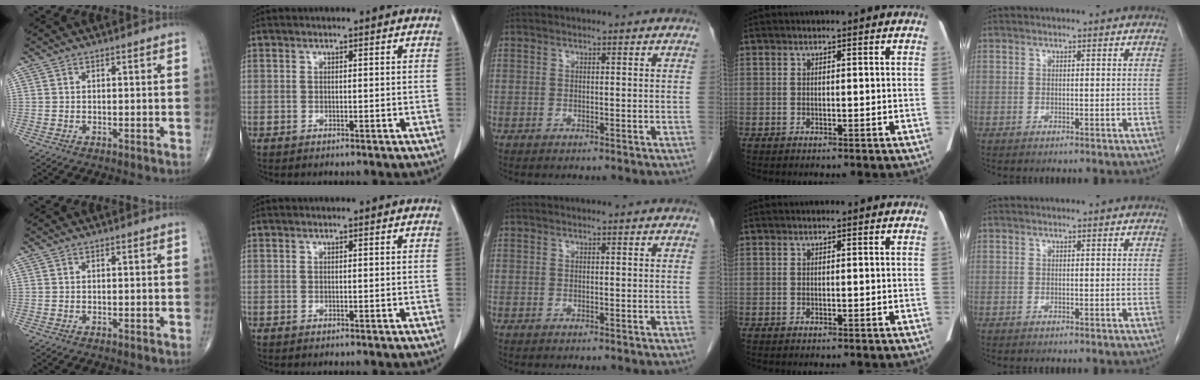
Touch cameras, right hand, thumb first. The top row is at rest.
{}